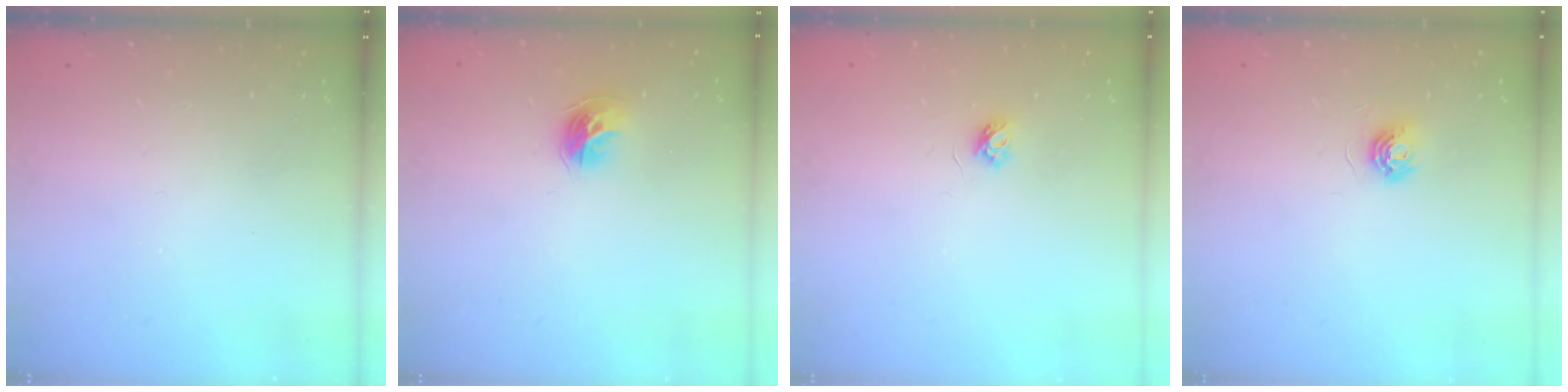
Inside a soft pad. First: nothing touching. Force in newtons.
{"total": 8.0, "press": 8.0, "slide": 0.7}
{"total": 3.7, "press": 3.7, "slide": 0.4}
{"total": 5.1, "press": 5.1, "slide": 0.5}